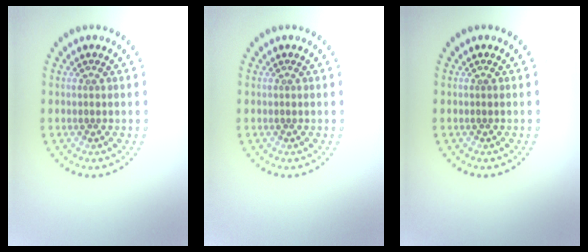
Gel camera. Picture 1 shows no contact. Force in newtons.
{"total": 0.0}
{"total": 0.0}